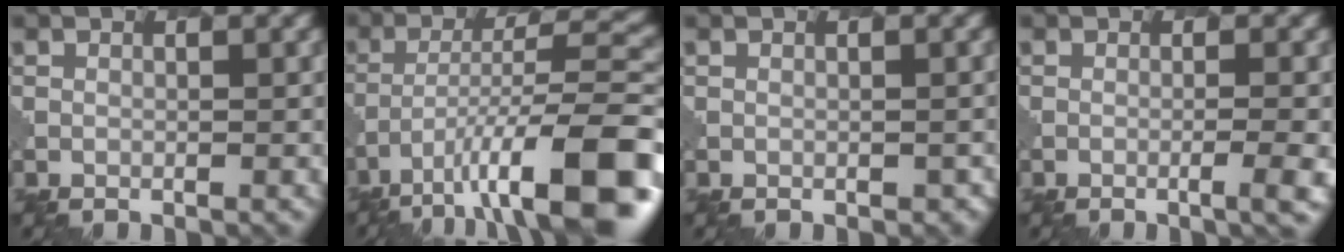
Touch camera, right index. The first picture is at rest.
{"total": 13.0, "force": [-7.4, 3.4, 10.1], "torque": [-0.155, 0.005, -0.122]}
{"total": 1.4, "force": [-0.8, 0.9, 0.7], "torque": [-0.011, -0.001, 0.000]}
{"total": 3.0, "force": [-0.9, 0.7, 2.8], "torque": [-0.035, -0.002, -0.020]}